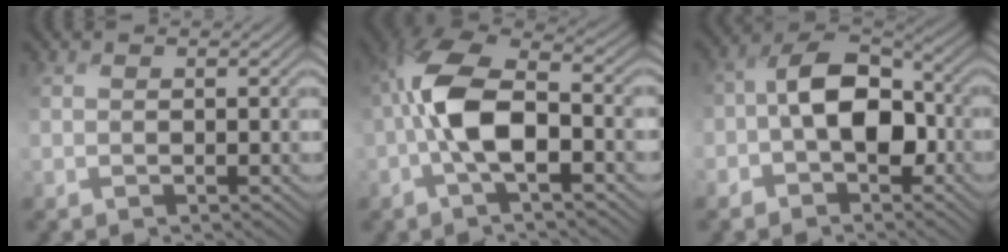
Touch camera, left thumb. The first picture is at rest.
{"total": 9.7, "force": [-2.2, 4.3, 8.4], "torque": [-0.177, 0.015, -0.053]}
{"total": 9.3, "force": [-2.0, 6.4, 6.5], "torque": [-0.101, 0.013, -0.057]}